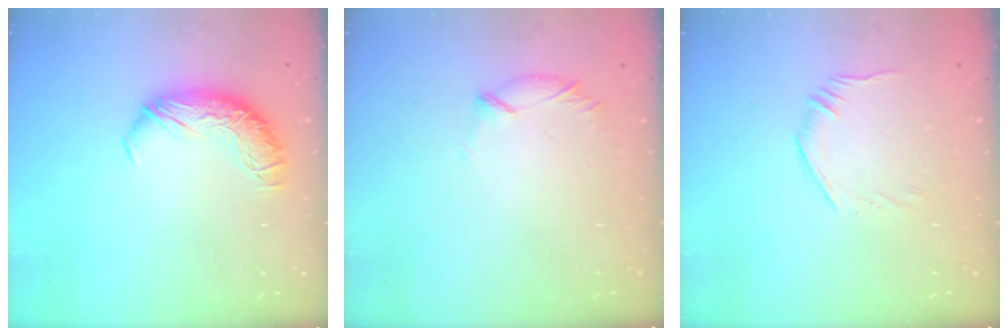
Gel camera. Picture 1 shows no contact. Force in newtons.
{"total": 5.9, "press": 5.8, "slide": 0.9}
{"total": 5.2, "press": 4.9, "slide": 1.8}